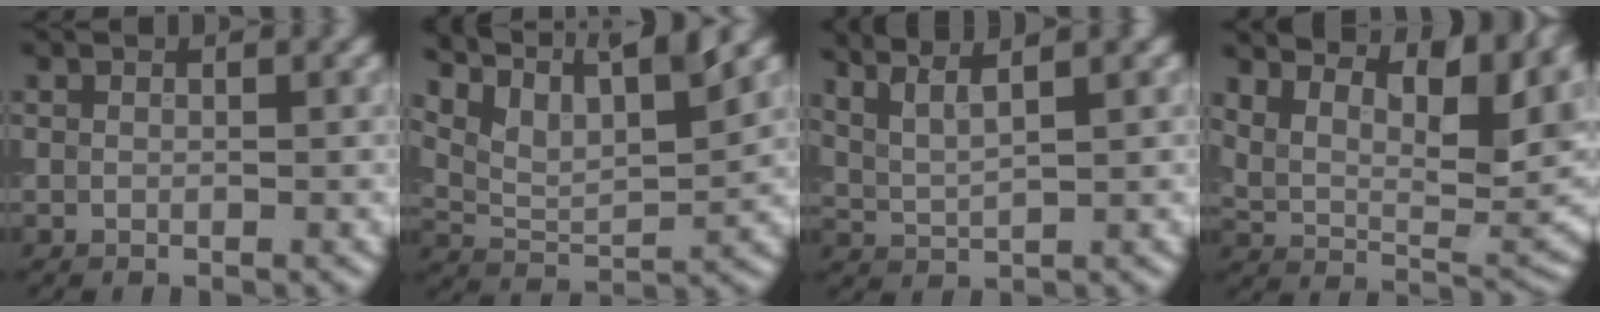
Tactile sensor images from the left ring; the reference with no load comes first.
{"total": 8.8, "force": [6.5, 2.7, 5.4], "torque": [-0.107, 0.015, 0.103]}
{"total": 4.6, "force": [3.2, 1.2, 3.1], "torque": [-0.050, 0.024, 0.040]}
{"total": 13.1, "force": [8.4, 5.2, 8.6], "torque": [-0.132, 0.020, 0.128]}